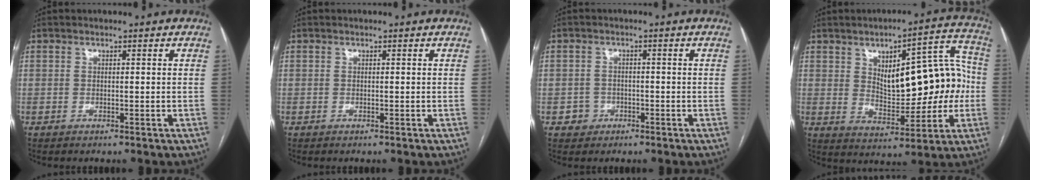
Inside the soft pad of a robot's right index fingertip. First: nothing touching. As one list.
[{"total": 0.0}, {"total": 2.6, "force": [-0.9, 2.5, 0.0], "torque": [0.008, 0.013, -0.013]}, {"total": 16.1, "force": [1.1, 6.8, 14.6], "torque": [-0.192, 0.039, 0.031]}]